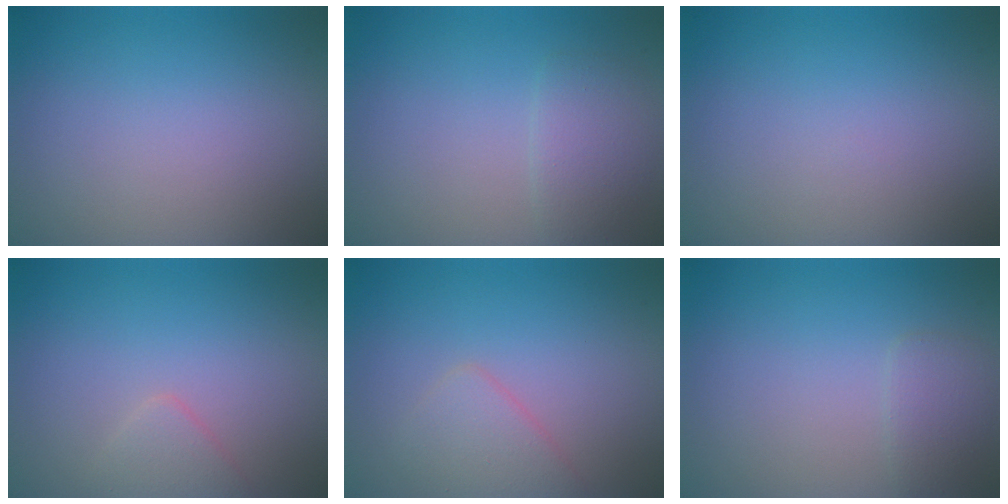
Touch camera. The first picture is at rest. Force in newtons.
{"total": 2.3, "press": 2.2, "slide": 0.1}
{"total": 0.0}
{"total": 1.7, "press": 1.6, "slide": 0.1}
{"total": 2.5, "press": 2.5, "slide": 0.1}
{"total": 1.6, "press": 1.6, "slide": 0.2}